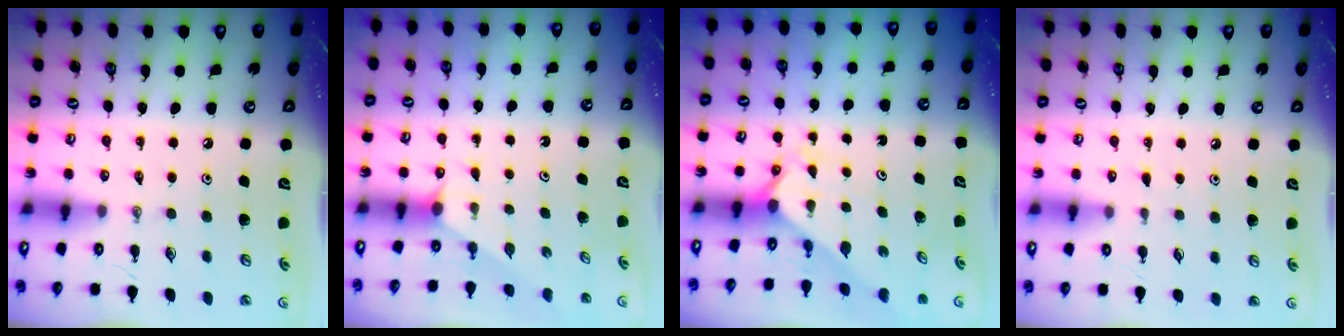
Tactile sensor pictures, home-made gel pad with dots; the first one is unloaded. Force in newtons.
{"total": 1.0, "press": 1.0, "slide": 0.2}
{"total": 1.5, "press": 1.5, "slide": 0.1}
{"total": 2.9, "press": 2.9, "slide": 0.4}